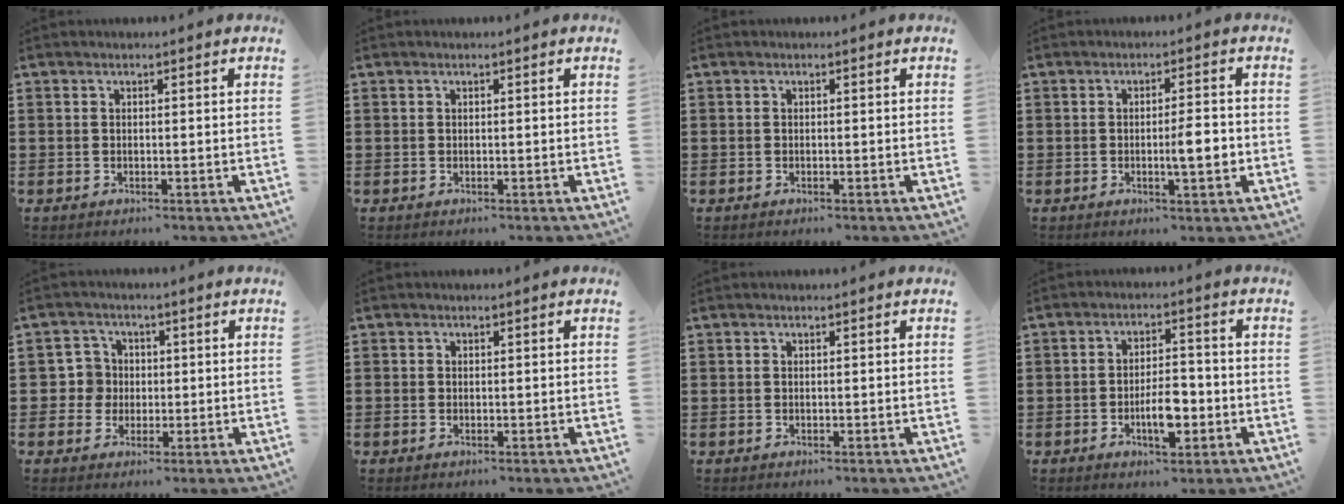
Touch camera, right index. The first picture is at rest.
{"total": 0.0}
{"total": 0.0}
{"total": 4.2, "force": [-0.6, 0.6, 4.1], "torque": [-0.062, -0.004, -0.013]}
{"total": 4.2, "force": [-0.3, 4.2, 0.7], "torque": [-0.032, 0.012, -0.006]}
{"total": 0.0}
{"total": 0.0}
{"total": 6.1, "force": [-2.1, 2.4, 5.2], "torque": [-0.101, 0.005, -0.039]}